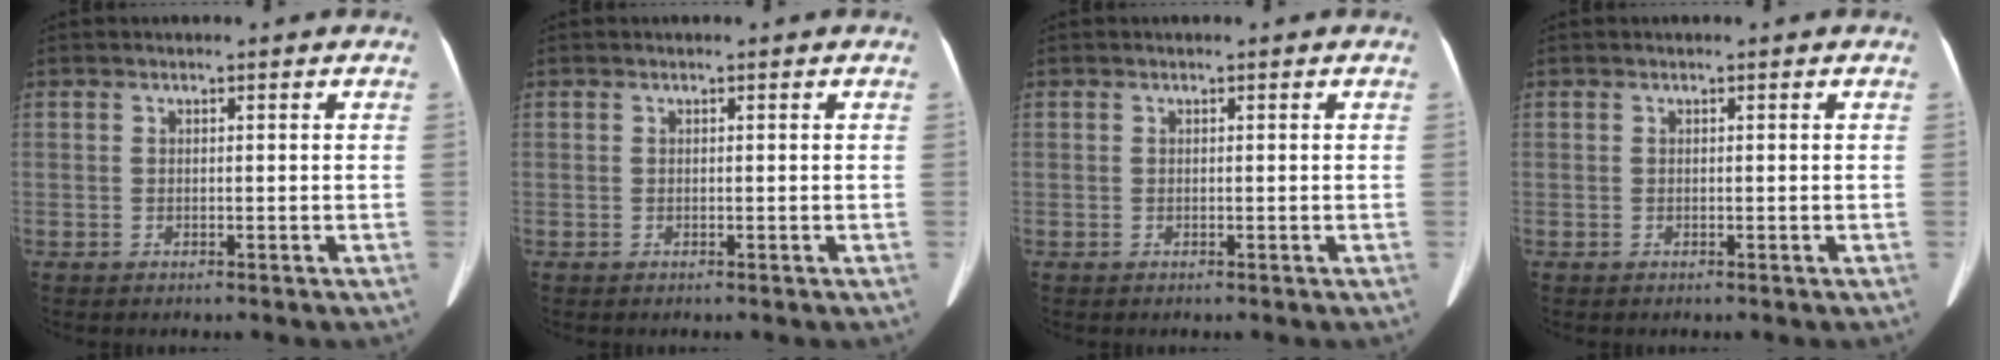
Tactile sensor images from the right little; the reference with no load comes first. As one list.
[{"total": 0.0}, {"total": 0.0}, {"total": 0.0}]